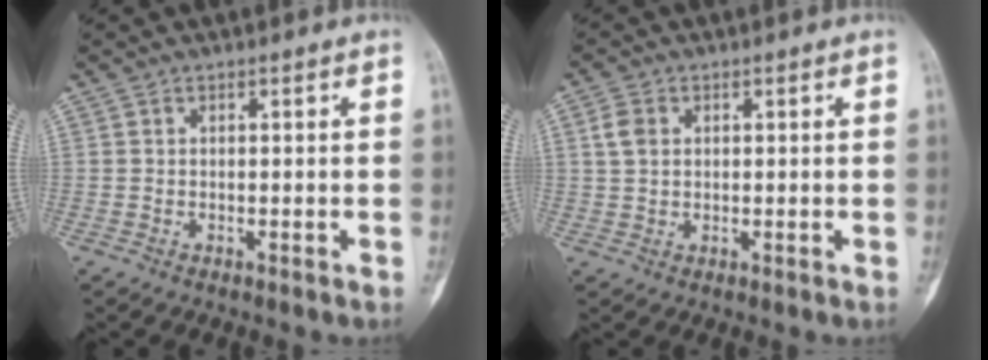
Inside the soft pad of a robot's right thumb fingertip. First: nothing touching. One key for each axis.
{"total": 3.5, "fx": 1.0, "fy": 2.6, "fz": 2.1, "tx": -0.039, "ty": 0.003, "tz": 0.020}